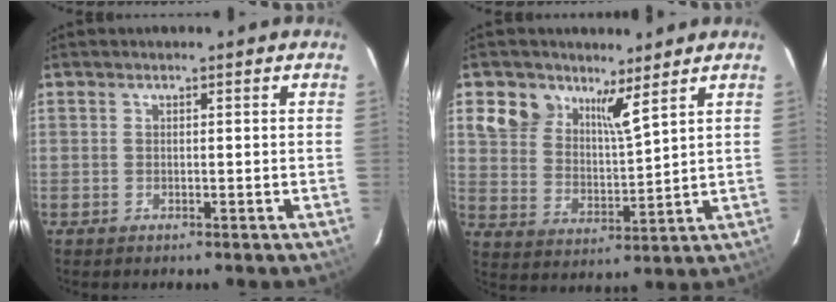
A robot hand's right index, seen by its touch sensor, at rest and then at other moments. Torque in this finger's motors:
{"motor_torque": [0.24, 0.07, 0.34, 0.07]}